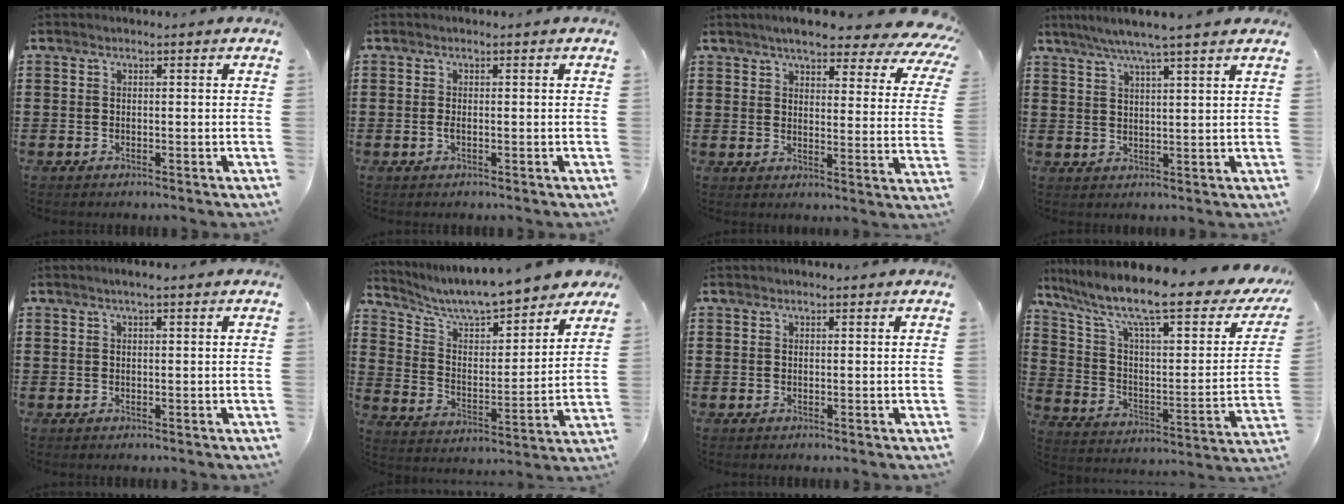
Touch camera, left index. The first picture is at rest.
{"total": 0.8, "force": [-0.1, 0.1, 0.8], "torque": [-0.016, -0.002, -0.002]}
{"total": 6.2, "force": [5.4, 0.9, 2.9], "torque": [-0.069, -0.026, 0.091]}
{"total": 5.3, "force": [4.4, -0.4, 2.9], "torque": [-0.069, -0.010, 0.076]}
{"total": 1.0, "force": [0.6, 0.0, 0.8], "torque": [-0.016, 0.001, 0.010]}
{"total": 7.8, "force": [7.4, 0.7, 2.5], "torque": [-0.084, -0.054, 0.125]}
{"total": 0.5, "force": [0.5, 0.1, 0.1], "torque": [-0.003, 0.001, 0.010]}
{"total": 13.0, "force": [9.0, 2.2, 9.1], "torque": [-0.192, -0.059, 0.143]}